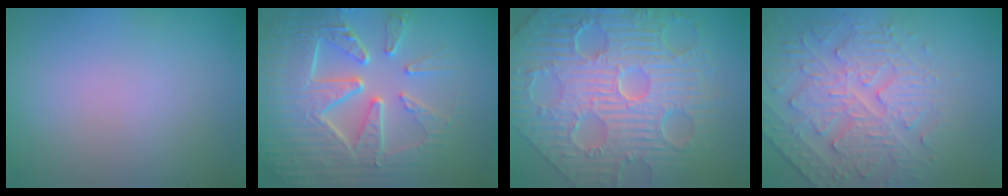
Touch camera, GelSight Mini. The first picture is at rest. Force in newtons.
{"total": 9.5, "press": 6.6, "slide": 6.9}
{"total": 12.5, "press": 8.2, "slide": 9.5}
{"total": 4.4, "press": 4.1, "slide": 1.6}